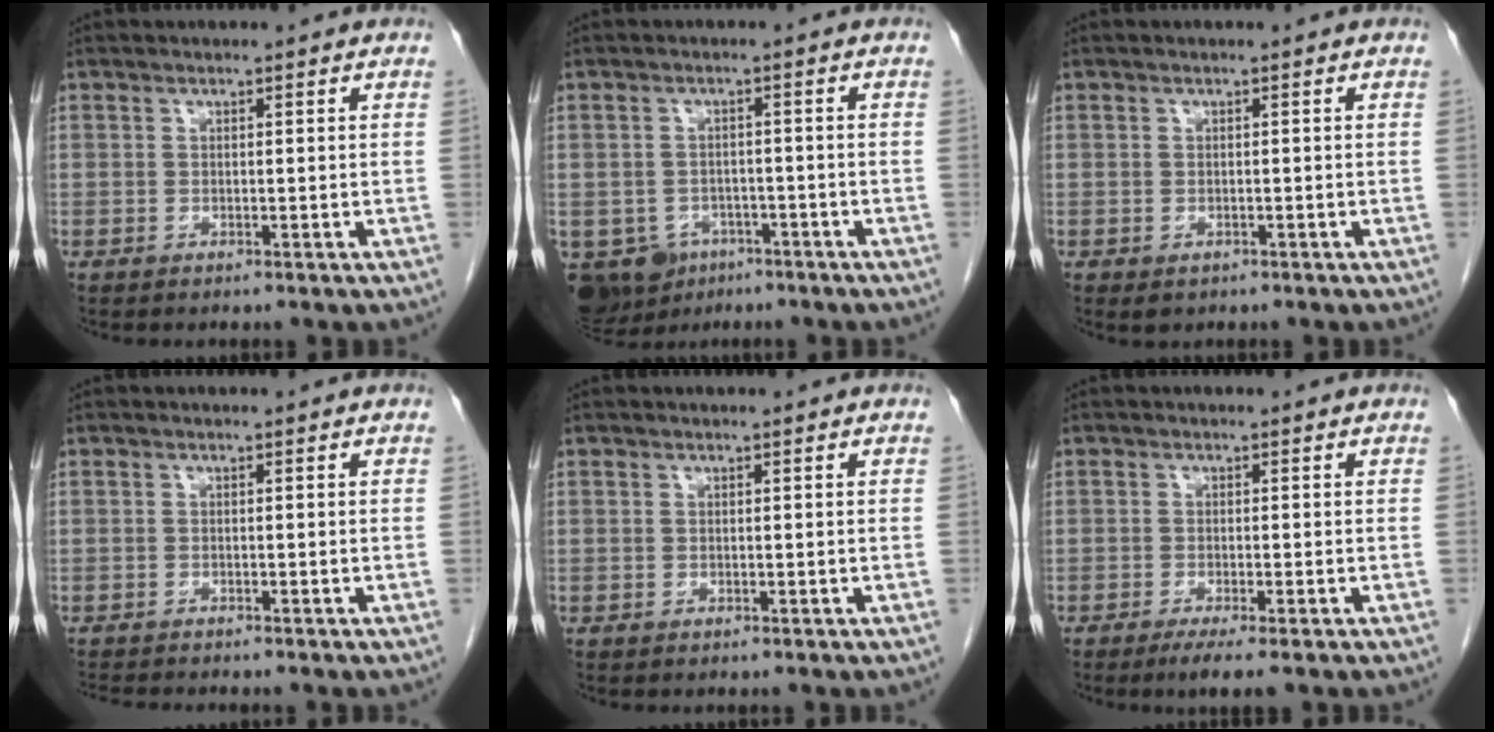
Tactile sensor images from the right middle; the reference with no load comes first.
{"total": 9.7, "force": [-5.4, 7.5, 3.0], "torque": [-0.079, -0.003, -0.071]}
{"total": 1.2, "force": [-0.6, 0.8, 0.5], "torque": [-0.009, 0.000, -0.002]}
{"total": 3.3, "force": [-3.1, -0.2, 1.1], "torque": [-0.013, -0.010, -0.050]}
{"total": 0.0}
{"total": 3.6, "force": [-2.3, 0.1, 2.7], "torque": [-0.041, -0.011, -0.038]}